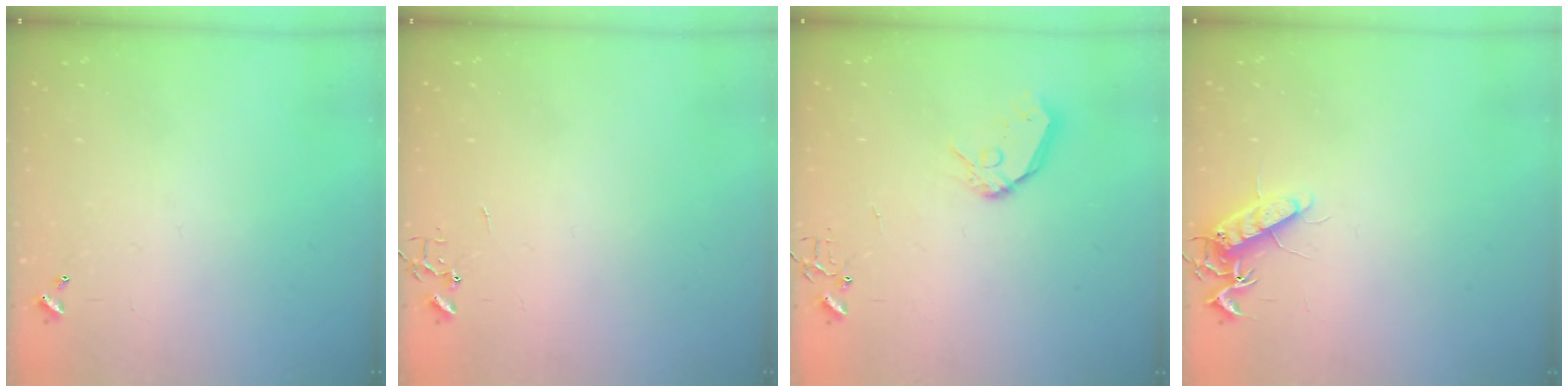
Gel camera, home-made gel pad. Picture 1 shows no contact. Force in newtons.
{"total": 0.0}
{"total": 10.5, "press": 10.5, "slide": 1.3}
{"total": 11.1, "press": 11.1, "slide": 0.3}